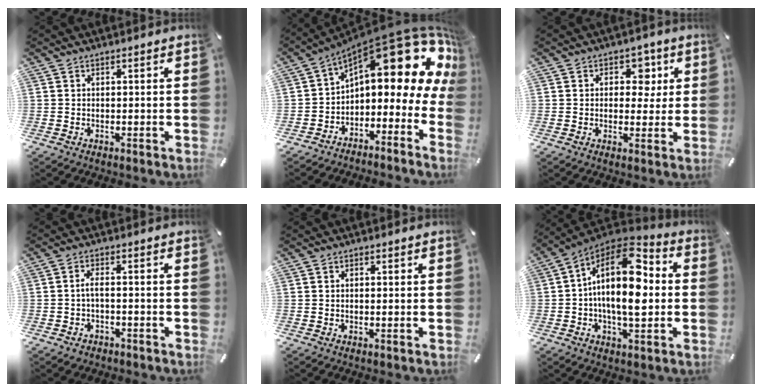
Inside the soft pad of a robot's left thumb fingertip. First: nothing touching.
{"total": 19.2, "force": [10.5, 7.7, 14.2], "torque": [-0.173, -0.094, 0.166]}
{"total": 6.6, "force": [1.9, 5.0, 3.9], "torque": [-0.033, -0.006, 0.021]}
{"total": 3.0, "force": [-1.1, 1.5, 2.3], "torque": [-0.051, 0.007, -0.026]}
{"total": 0.7, "force": [0.0, 0.4, 0.6], "torque": [-0.011, 0.001, -0.001]}
{"total": 19.3, "force": [0.6, 10.0, 16.5], "torque": [-0.307, -0.014, 0.002]}